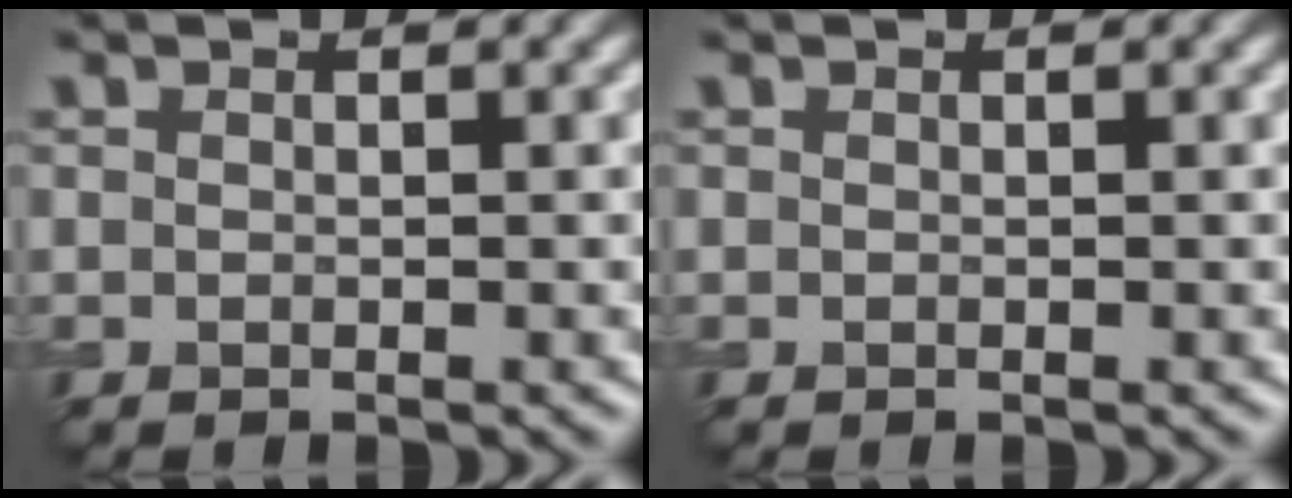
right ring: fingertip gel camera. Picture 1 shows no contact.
{"total": 0.0}